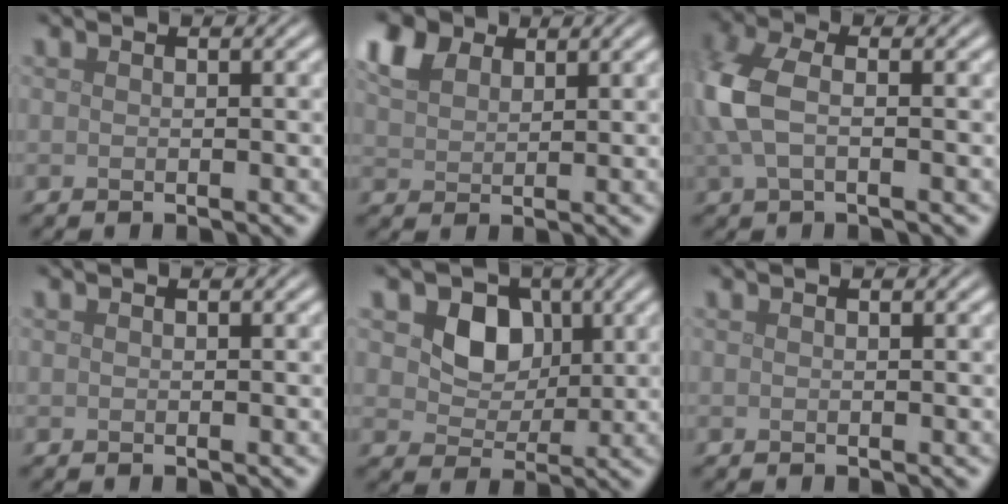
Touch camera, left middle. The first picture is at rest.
{"total": 5.0, "force": [3.4, 2.8, 2.4], "torque": [-0.070, 0.017, 0.062]}
{"total": 5.8, "force": [0.3, 3.4, 4.7], "torque": [-0.134, 0.002, 0.001]}
{"total": 0.0}
{"total": 4.2, "force": [1.2, 3.3, 2.2], "torque": [-0.040, -0.006, 0.012]}
{"total": 0.0}